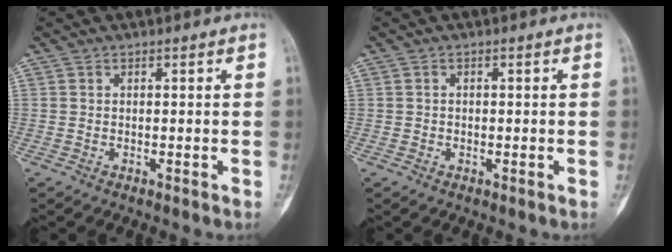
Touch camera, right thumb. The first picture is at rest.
{"total": 0.6, "force": [-0.1, 0.6, 0.1], "torque": [0.001, 0.003, -0.003]}